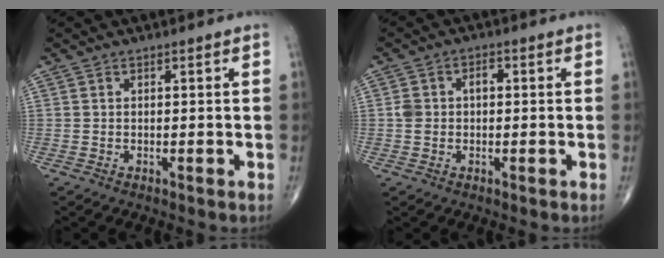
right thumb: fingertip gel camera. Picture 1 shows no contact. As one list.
[{"total": 3.9, "force": [0.2, 2.8, 2.7], "torque": [-0.048, 0.019, 0.004]}]